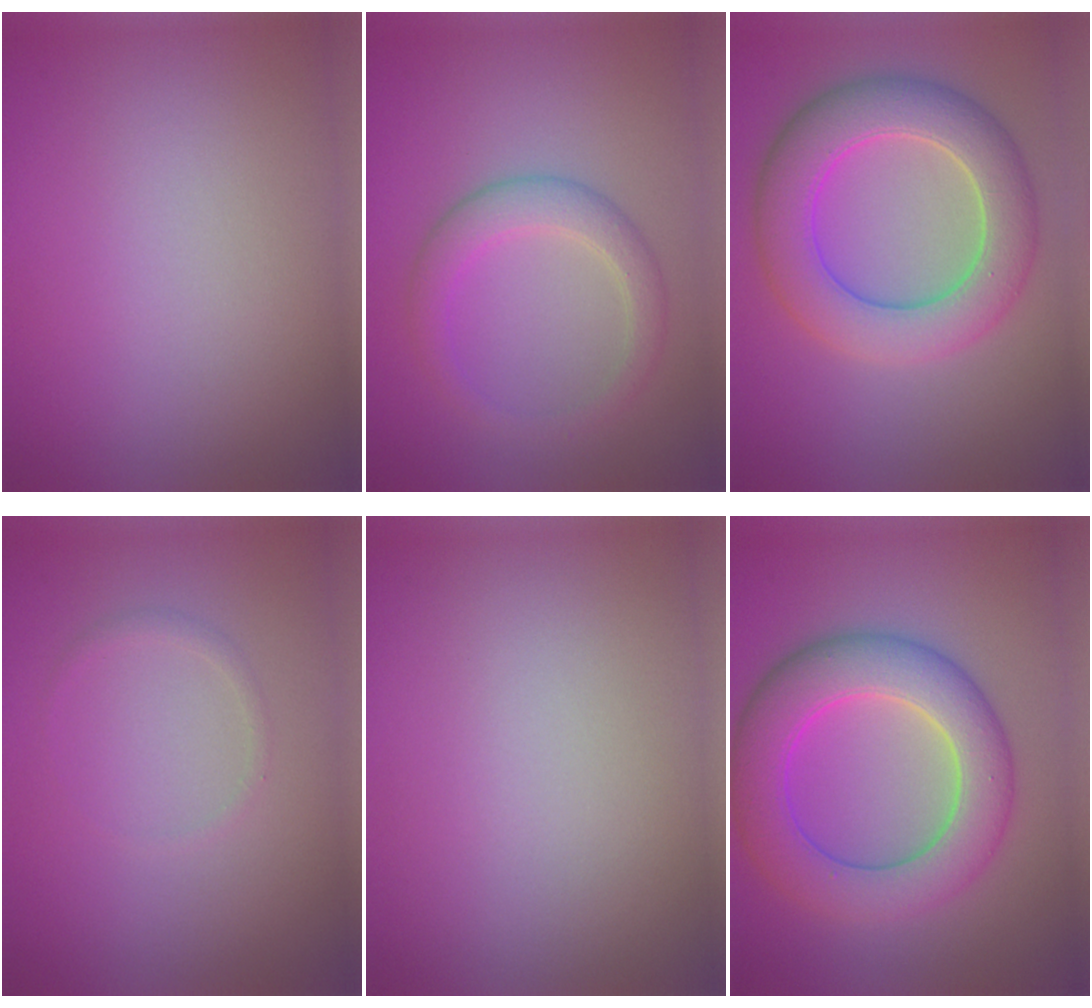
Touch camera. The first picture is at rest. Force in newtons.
{"total": 3.1, "press": 3.1, "slide": 0.2}
{"total": 7.5, "press": 7.5, "slide": 0.3}
{"total": 0.7, "press": 0.7, "slide": 0.0}
{"total": 0.0}
{"total": 8.2, "press": 8.2, "slide": 0.2}